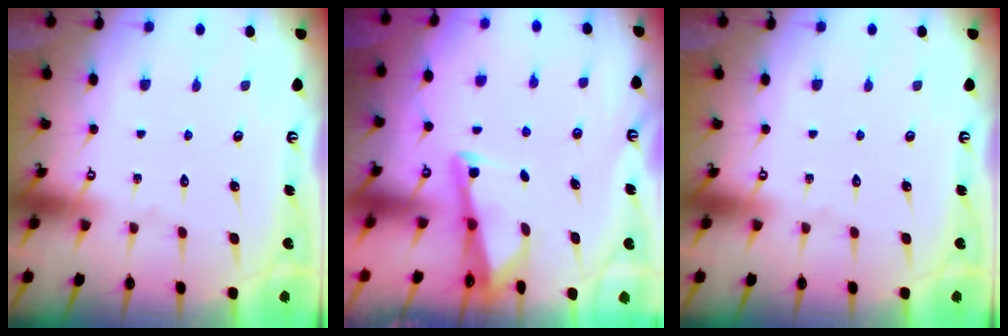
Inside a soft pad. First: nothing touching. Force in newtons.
{"total": 2.7, "press": 2.7, "slide": 0.1}
{"total": 0.0}